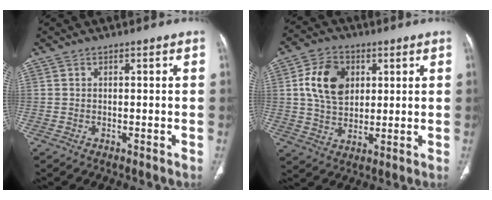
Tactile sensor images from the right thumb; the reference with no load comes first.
{"total": 11.1, "force": [2.8, 7.9, 7.2], "torque": [-0.109, -0.004, 0.052]}